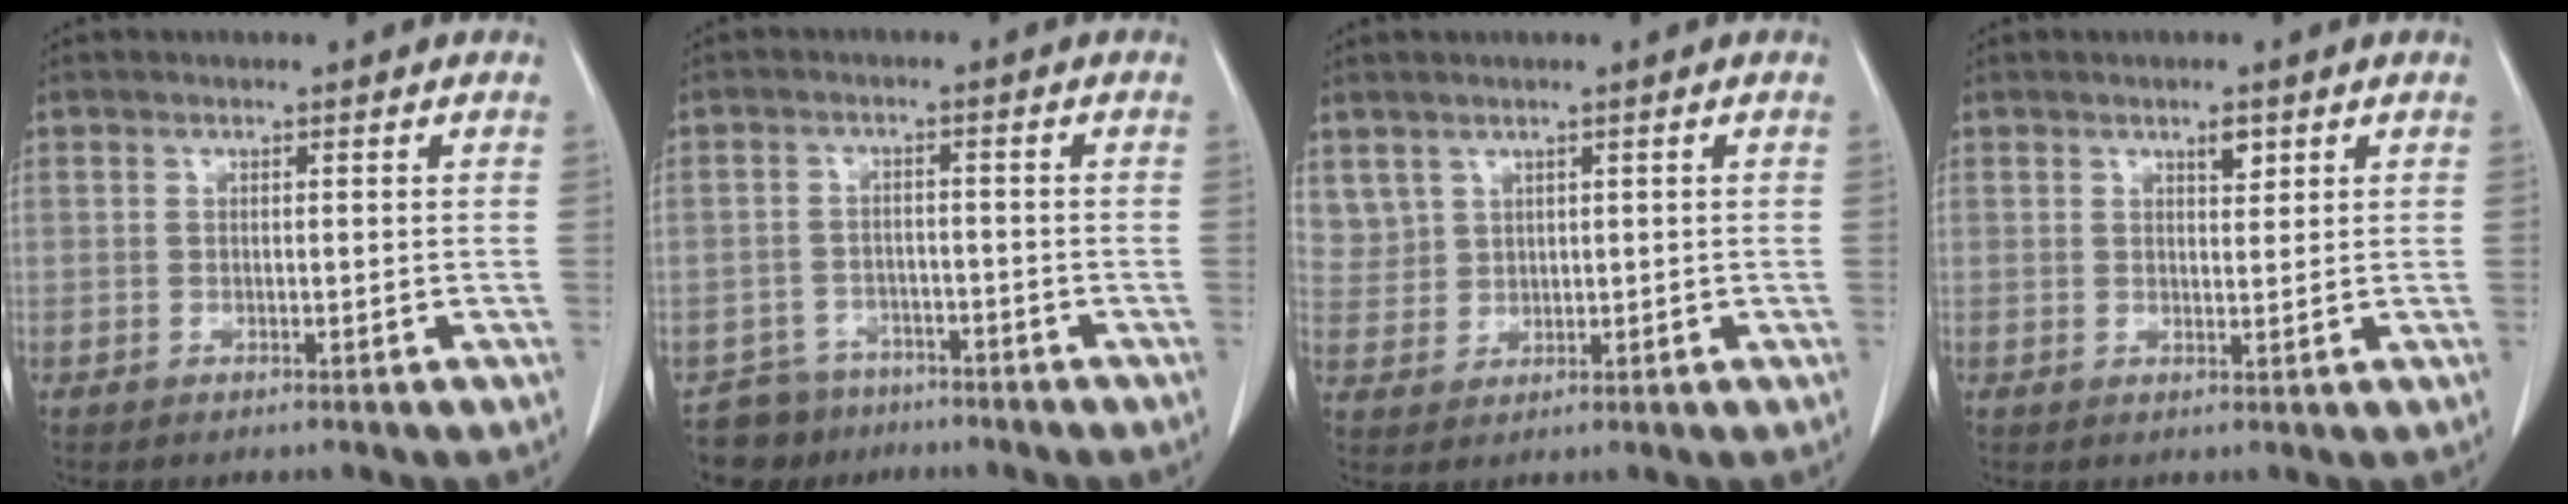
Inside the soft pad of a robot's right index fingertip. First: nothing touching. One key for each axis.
{"total": 5.8, "fx": -4.8, "fy": 3.3, "fz": -0.6, "tx": 0.017, "ty": 0.010, "tz": -0.079}
{"total": 4.3, "fx": 2.6, "fy": 3.4, "fz": 0.3, "tx": -0.004, "ty": 0.008, "tz": 0.061}
{"total": 2.0, "fx": 1.3, "fy": 0.7, "fz": 1.4, "tx": -0.022, "ty": -0.004, "tz": 0.020}